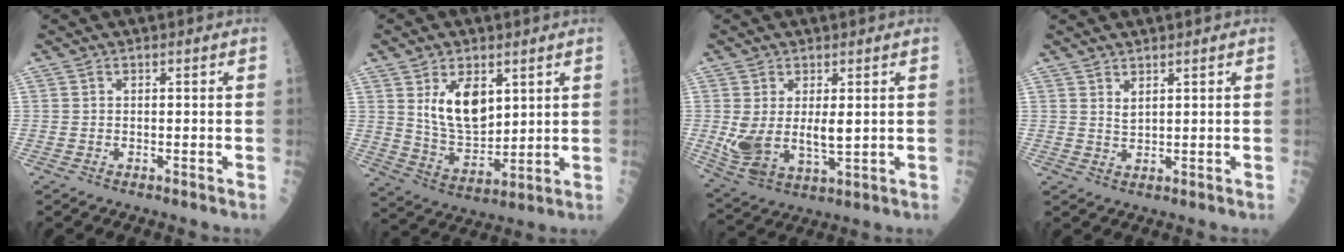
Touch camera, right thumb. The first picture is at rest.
{"total": 10.9, "force": [4.1, 6.0, 8.2], "torque": [-0.117, -0.029, 0.088]}
{"total": 10.0, "force": [0.7, 5.0, 8.6], "torque": [-0.167, -0.016, 0.031]}
{"total": 1.7, "force": [1.2, 0.5, 1.1], "torque": [-0.017, -0.014, 0.026]}